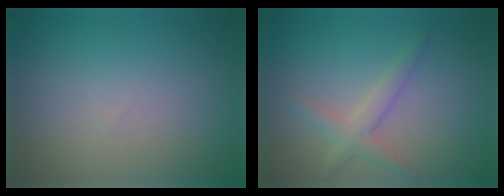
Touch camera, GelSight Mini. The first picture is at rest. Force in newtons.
{"total": 2.3, "press": 2.3, "slide": 0.1}